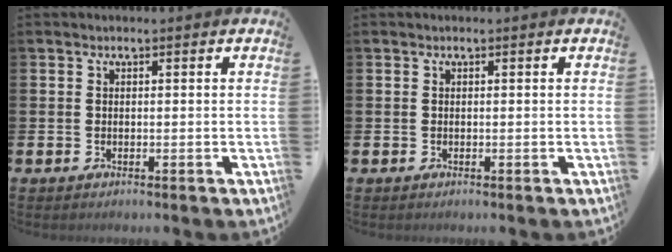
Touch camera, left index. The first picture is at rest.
{"total": 0.0}